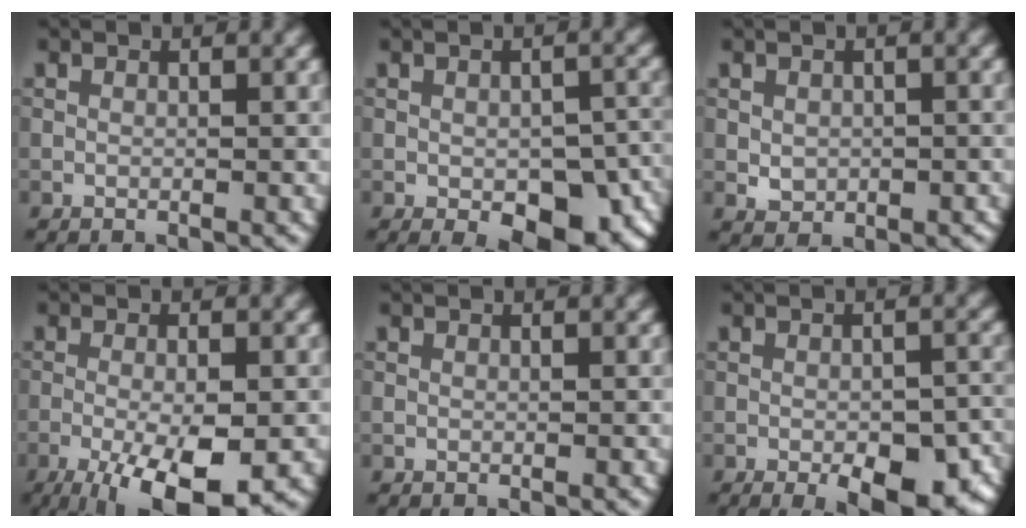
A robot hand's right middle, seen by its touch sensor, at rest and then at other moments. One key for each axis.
{"total": 9.1, "fx": -3.6, "fy": 4.7, "fz": 7.0, "tx": -0.094, "ty": -0.025, "tz": -0.032}
{"total": 2.1, "fx": -0.1, "fy": 1.7, "fz": 1.1, "tx": -0.017, "ty": -0.005, "tz": -0.001}
{"total": 8.7, "fx": -3.9, "fy": 2.6, "fz": 7.3, "tx": -0.129, "ty": -0.012, "tz": -0.061}
{"total": 0.0}
{"total": 8.5, "fx": -3.9, "fy": 3.5, "fz": 6.7, "tx": -0.083, "ty": -0.011, "tz": -0.041}